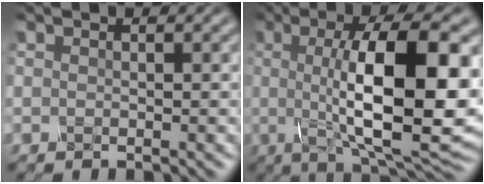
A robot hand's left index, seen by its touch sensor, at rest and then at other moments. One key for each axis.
{"total": 14.0, "fx": 0.3, "fy": 4.2, "fz": 13.4, "tx": -0.176, "ty": 0.000, "tz": 0.000}